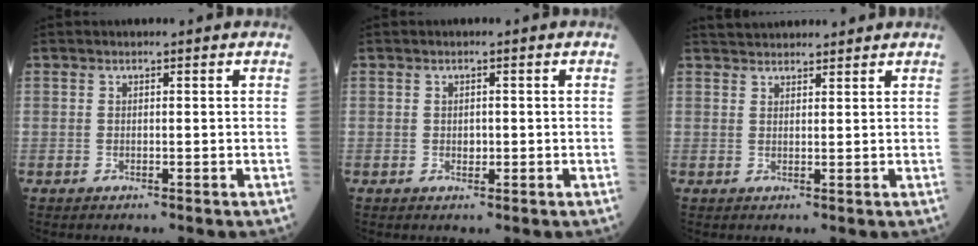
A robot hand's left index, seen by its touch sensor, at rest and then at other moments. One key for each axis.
{"total": 0.9, "fx": -0.2, "fy": 0.7, "fz": 0.6, "tx": -0.008, "ty": -0.003, "tz": -0.006}
{"total": 6.7, "fx": 6.4, "fy": 1.2, "fz": 1.7, "tx": -0.020, "ty": 0.032, "tz": 0.091}